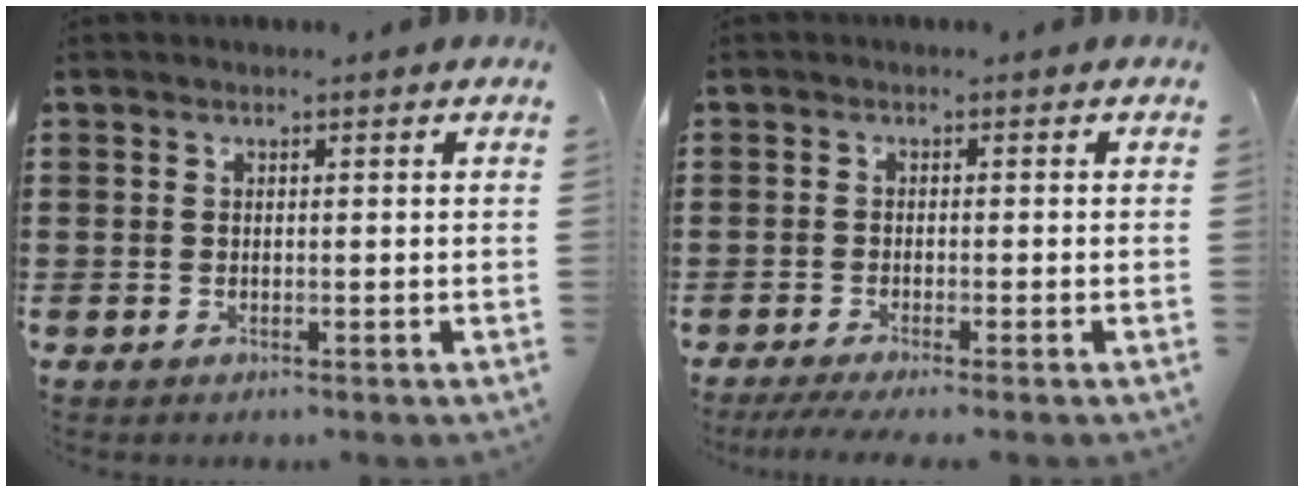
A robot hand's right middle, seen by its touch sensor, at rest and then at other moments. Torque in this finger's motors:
{"motor_torque": [1.19, -0.15, 0.13, 0.03]}